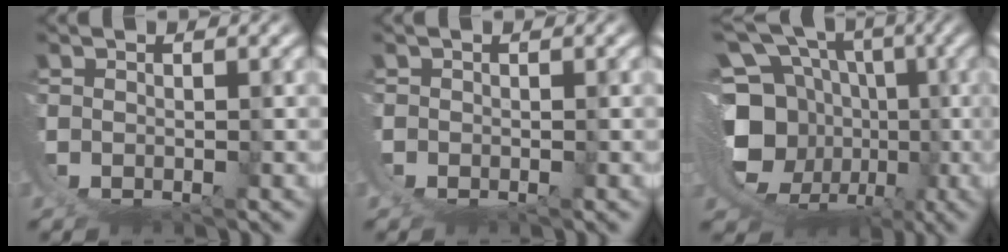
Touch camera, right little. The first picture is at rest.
{"total": 1.1, "force": [-0.2, 1.1, 0.1], "torque": [-0.008, -0.003, -0.005]}
{"total": 18.7, "force": [2.1, 15.8, 9.8], "torque": [-0.211, -0.042, 0.033]}